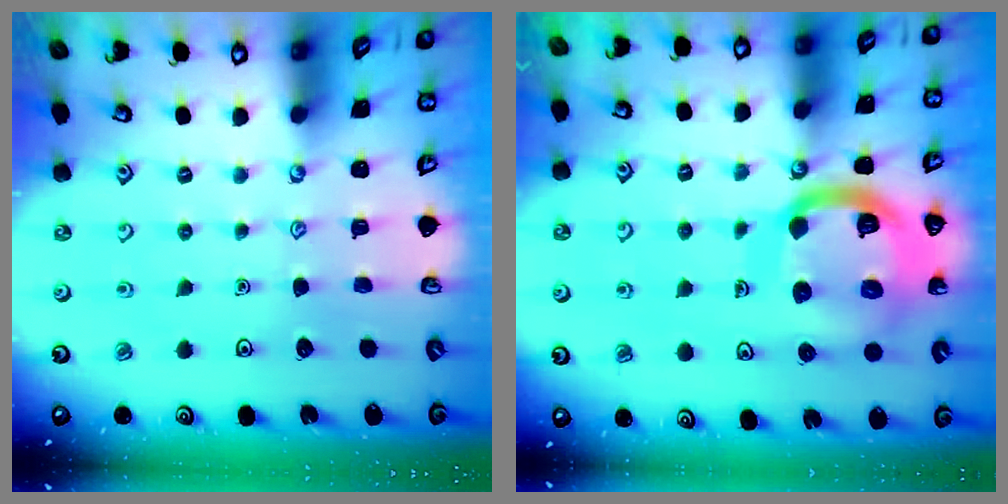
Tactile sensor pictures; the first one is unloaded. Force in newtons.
{"total": 17.4, "press": 17.3, "slide": 1.9}